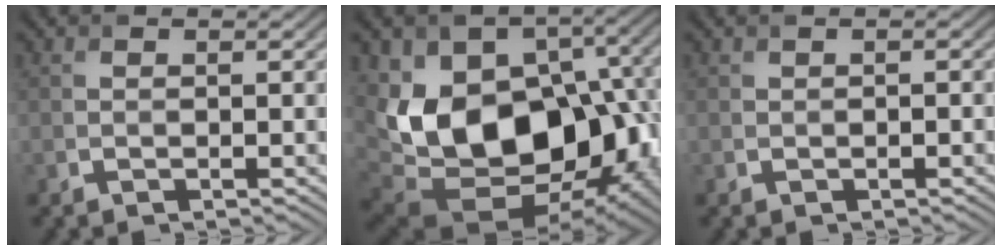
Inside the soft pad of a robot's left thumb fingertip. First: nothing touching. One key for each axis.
{"total": 19.3, "fx": -1.3, "fy": 13.7, "fz": 13.4, "tx": -0.233, "ty": -0.039, "tz": 0.022}
{"total": 0.0}